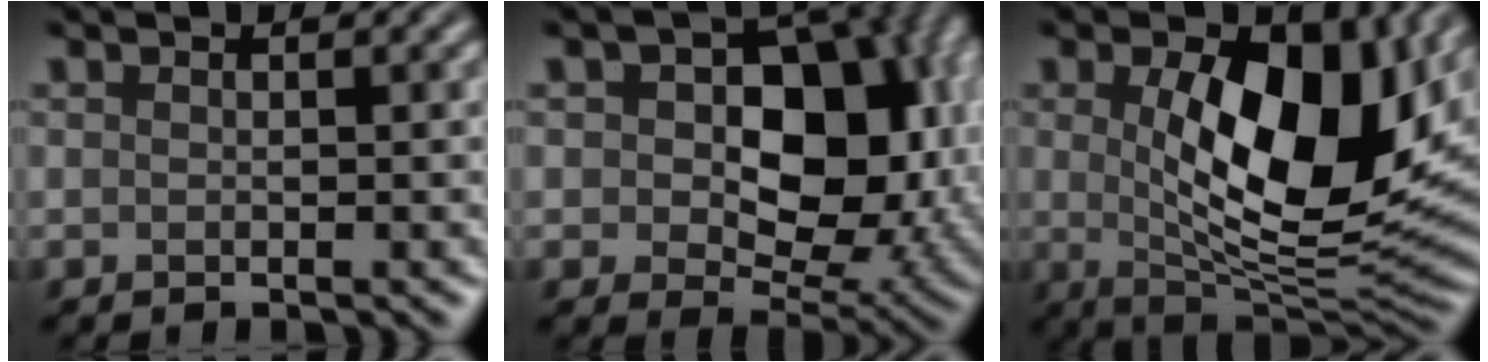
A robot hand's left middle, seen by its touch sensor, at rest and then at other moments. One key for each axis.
{"total": 11.5, "fx": 1.4, "fy": 7.5, "fz": 8.6, "tx": -0.110, "ty": 0.003, "tz": 0.018}
{"total": 12.7, "fx": 1.9, "fy": 6.2, "fz": 10.9, "tx": -0.169, "ty": -0.010, "tz": 0.035}